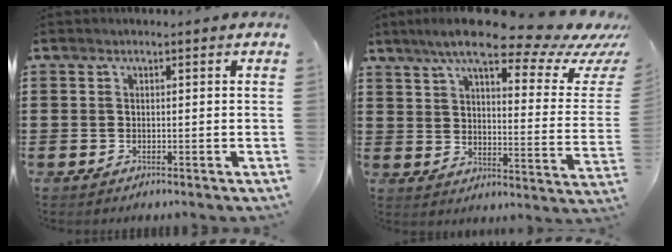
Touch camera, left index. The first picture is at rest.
{"total": 12.7, "force": [9.6, 1.3, 8.1], "torque": [-0.159, -0.052, 0.155]}